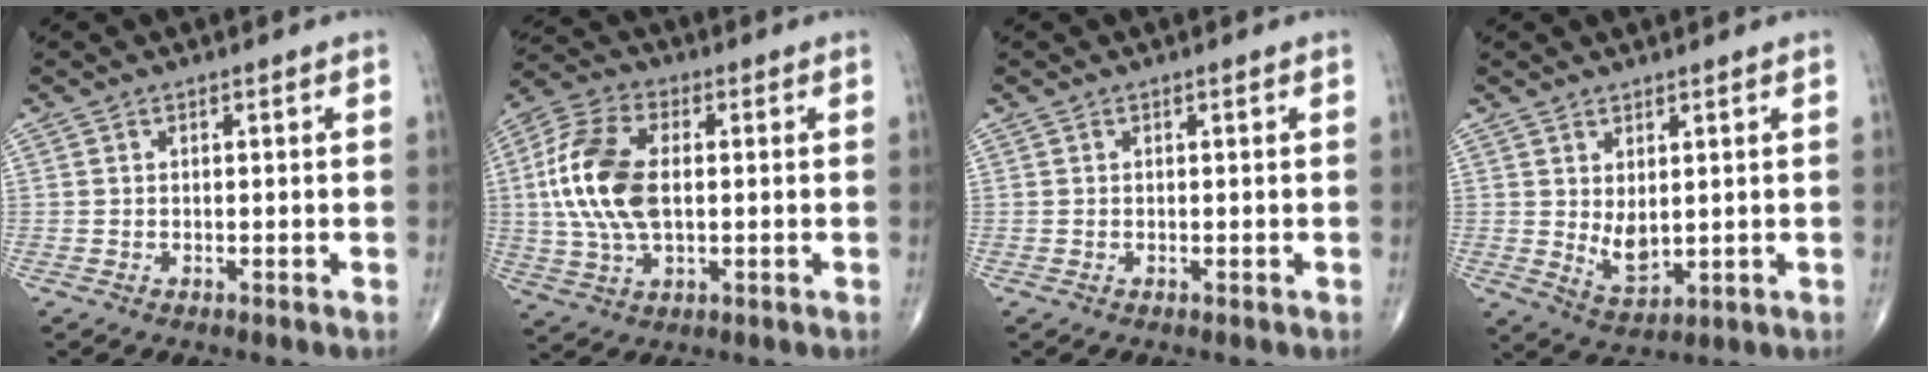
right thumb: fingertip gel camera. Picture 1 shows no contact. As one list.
[{"total": 14.9, "force": [0.9, 8.2, 12.4], "torque": [-0.265, 0.013, 0.015]}, {"total": 0.0}, {"total": 5.1, "force": [0.9, 2.7, 4.2], "torque": [-0.065, -0.019, 0.029]}]